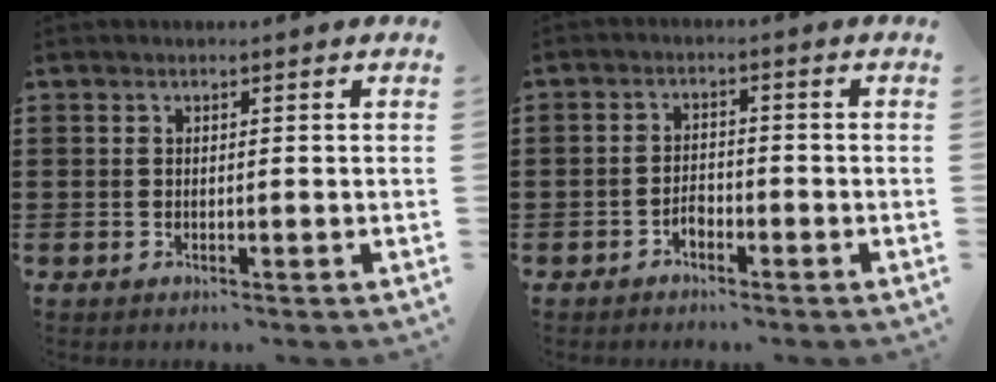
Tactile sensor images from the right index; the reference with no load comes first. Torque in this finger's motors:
{"motor_torque": [1.30, 0.84, 0.09, -0.13]}